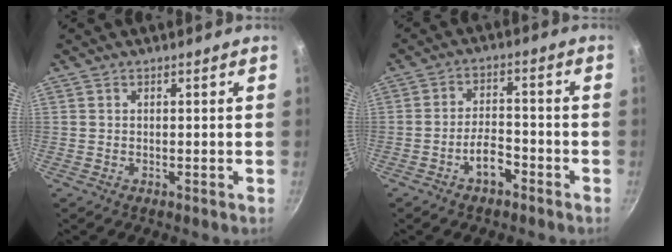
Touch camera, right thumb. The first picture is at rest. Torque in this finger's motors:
{"motor_torque": [-0.08, 0.11, -0.08, -0.03, 0.11]}